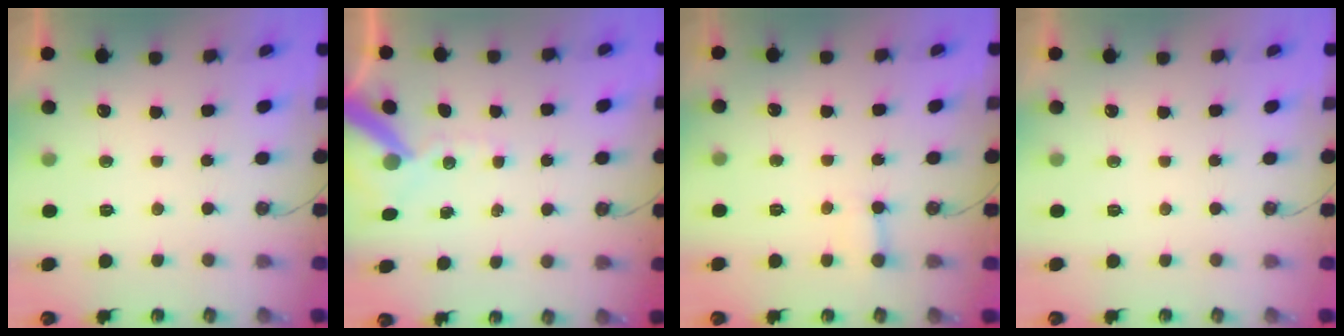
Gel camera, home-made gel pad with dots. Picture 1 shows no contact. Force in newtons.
{"total": 10.8, "press": 10.6, "slide": 1.6}
{"total": 2.8, "press": 2.8, "slide": 0.5}
{"total": 0.0}